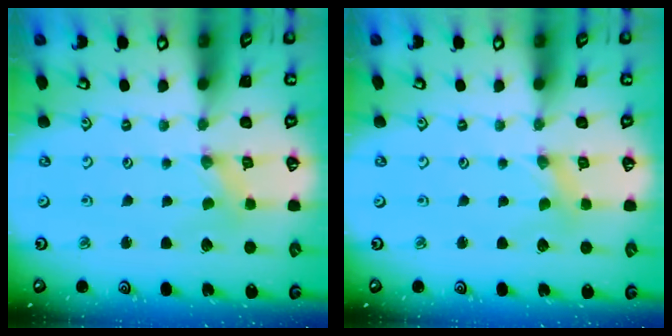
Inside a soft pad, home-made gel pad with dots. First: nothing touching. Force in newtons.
{"total": 0.0}